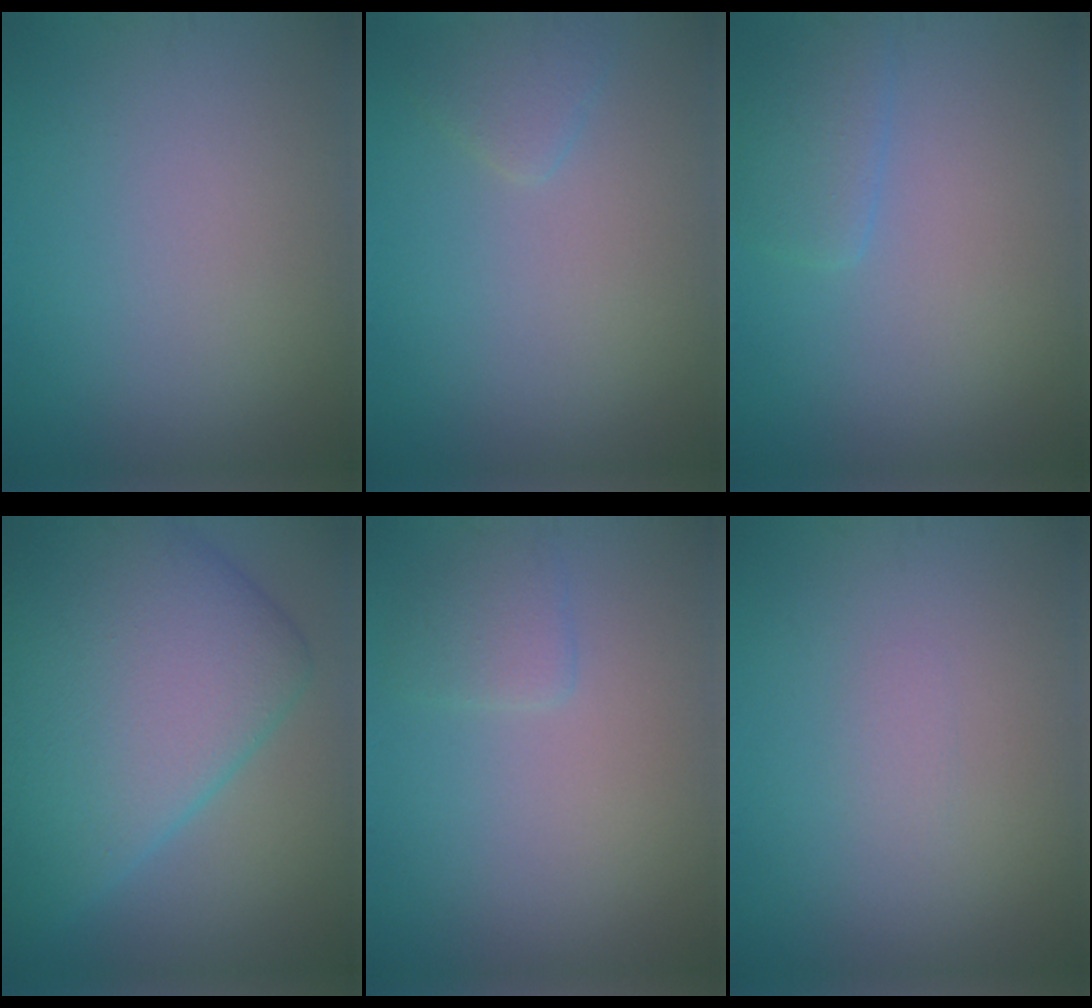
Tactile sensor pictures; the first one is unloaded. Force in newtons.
{"total": 1.5, "press": 1.5, "slide": 0.2}
{"total": 2.4, "press": 2.3, "slide": 0.2}
{"total": 13.3, "press": 13.3, "slide": 0.3}
{"total": 1.6, "press": 1.6, "slide": 0.1}
{"total": 0.7, "press": 0.7, "slide": 0.1}